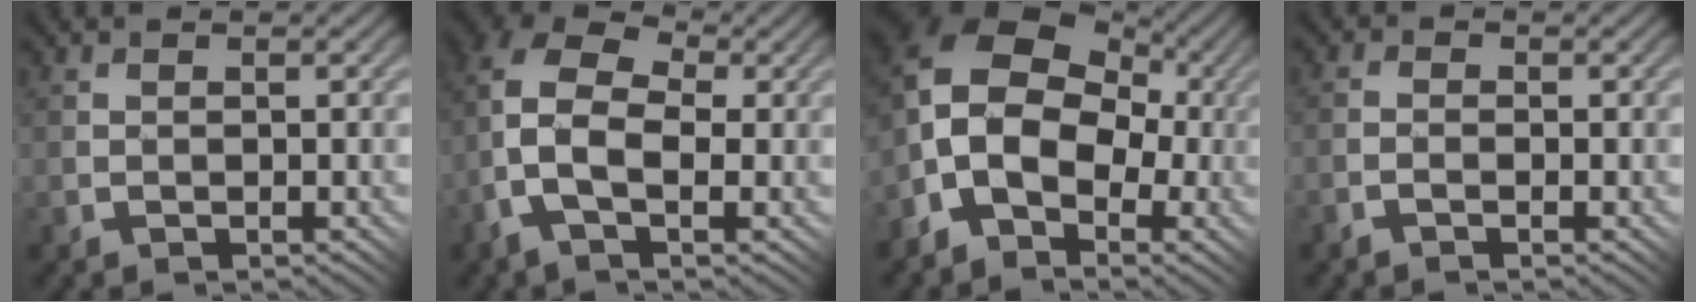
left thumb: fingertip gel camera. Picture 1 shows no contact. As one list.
[{"total": 9.8, "force": [-1.3, 5.7, 7.9], "torque": [-0.182, 0.010, -0.043]}, {"total": 12.2, "force": [-2.2, 8.9, 8.0], "torque": [-0.140, 0.001, -0.047]}, {"total": 1.3, "force": [-0.9, 0.6, 0.7], "torque": [-0.015, 0.003, -0.024]}]